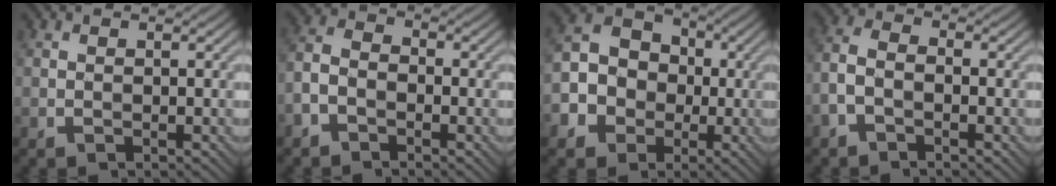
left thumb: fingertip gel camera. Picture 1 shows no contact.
{"total": 3.9, "force": [-2.4, 2.3, 2.1], "torque": [-0.050, 0.004, -0.064]}
{"total": 9.7, "force": [-2.3, 8.5, 4.0], "torque": [-0.103, -0.009, -0.063]}
{"total": 3.6, "force": [-1.9, 1.9, 2.5], "torque": [-0.058, 0.007, -0.052]}